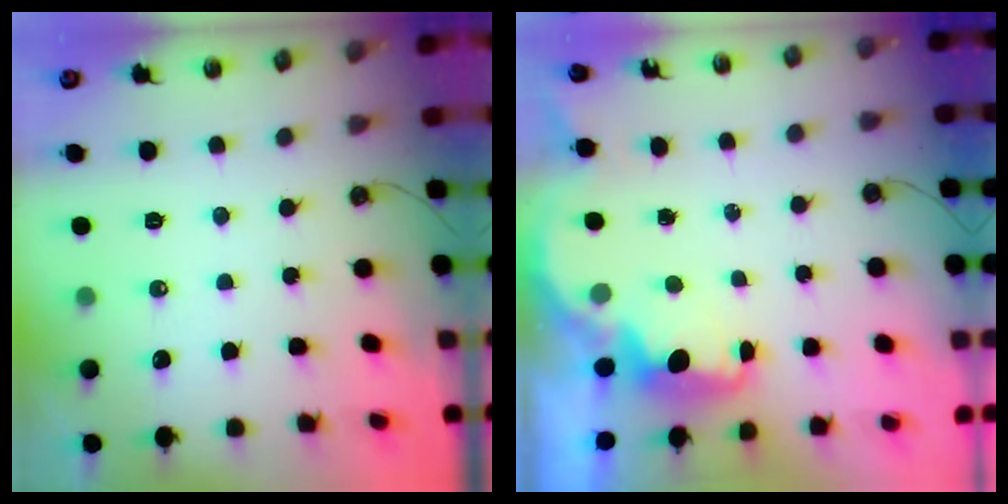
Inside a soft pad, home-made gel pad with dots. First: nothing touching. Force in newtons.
{"total": 2.3, "press": 2.2, "slide": 0.5}